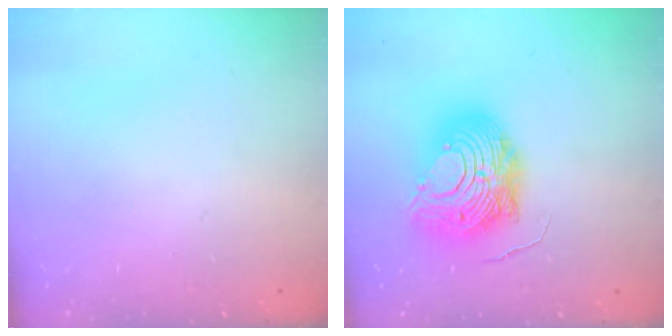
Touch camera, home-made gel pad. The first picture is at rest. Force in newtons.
{"total": 15.3, "press": 15.2, "slide": 1.6}